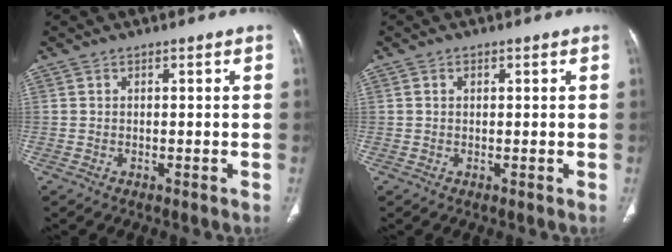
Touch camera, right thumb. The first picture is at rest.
{"total": 1.0, "force": [0.3, 0.7, 0.6], "torque": [-0.010, 0.000, 0.005]}